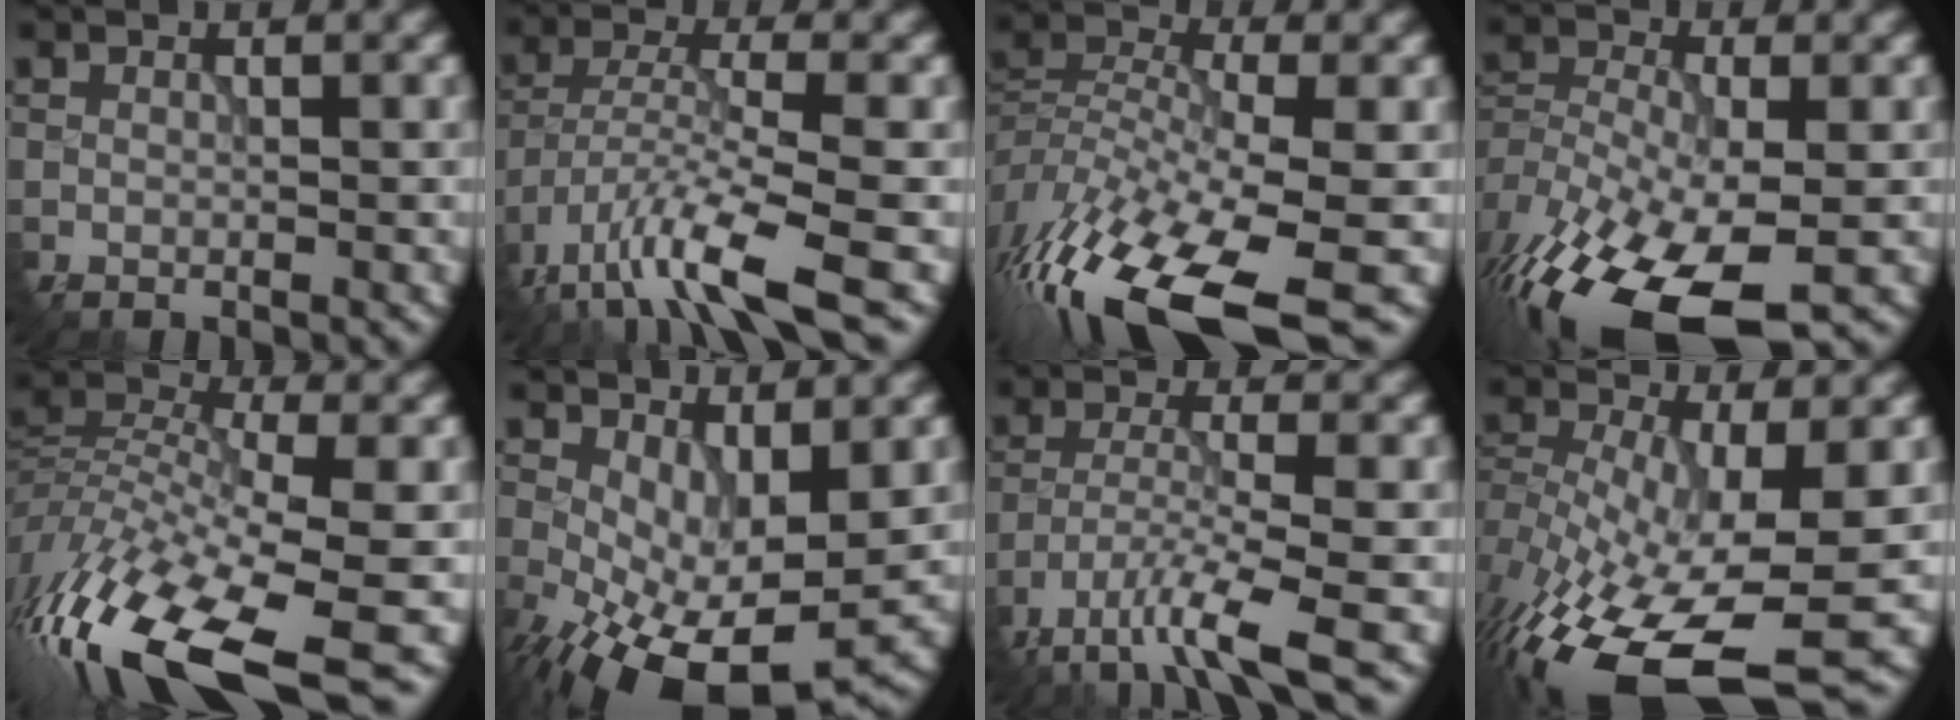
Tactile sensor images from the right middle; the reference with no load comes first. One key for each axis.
{"total": 8.2, "fx": -5.7, "fy": 1.5, "fz": 5.7, "tx": -0.113, "ty": -0.008, "tz": -0.106}
{"total": 14.7, "fx": -9.7, "fy": 4.6, "fz": 10.1, "tx": -0.224, "ty": -0.017, "tz": -0.164}
{"total": 14.9, "fx": -9.0, "fy": 6.4, "fz": 10.1, "tx": -0.235, "ty": -0.037, "tz": -0.143}
{"total": 14.8, "fx": -8.0, "fy": 5.4, "fz": 11.2, "tx": -0.252, "ty": -0.003, "tz": -0.136}
{"total": 10.3, "fx": -2.8, "fy": 5.4, "fz": 8.3, "tx": -0.155, "ty": -0.026, "tz": -0.030}
{"total": 5.9, "fx": -4.4, "fy": 0.6, "fz": 4.0, "tx": -0.081, "ty": -0.010, "tz": -0.083}
{"total": 15.9, "fx": -7.6, "fy": 6.5, "fz": 12.3, "tx": -0.275, "ty": -0.026, "tz": -0.114}